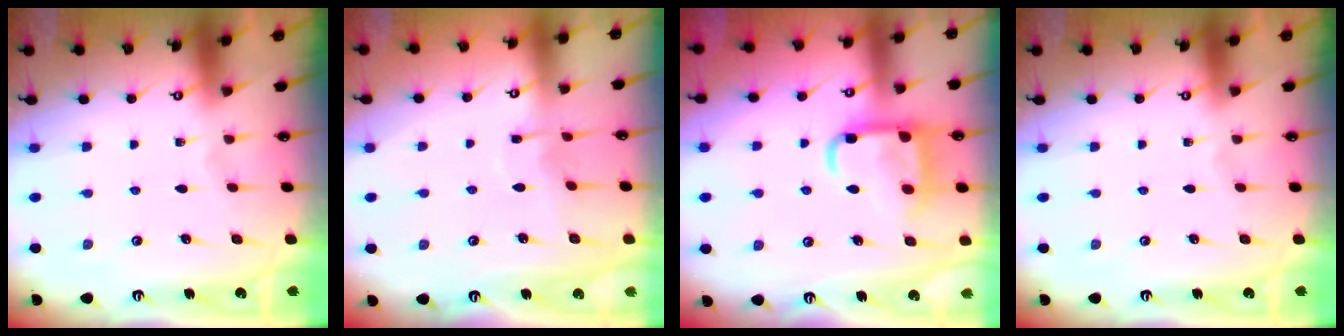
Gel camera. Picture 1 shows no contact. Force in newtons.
{"total": 3.2, "press": 3.2, "slide": 0.4}
{"total": 13.4, "press": 13.3, "slide": 1.4}
{"total": 0.0}